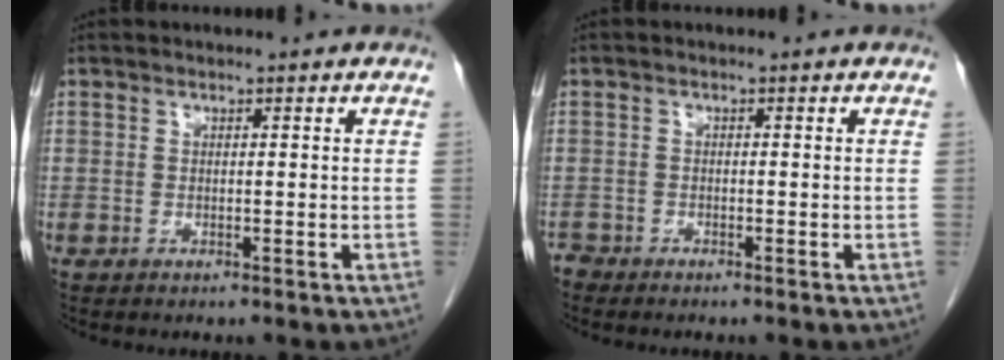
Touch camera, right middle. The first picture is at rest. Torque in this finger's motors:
{"motor_torque": [0.18, -0.08, -0.01, -0.01]}